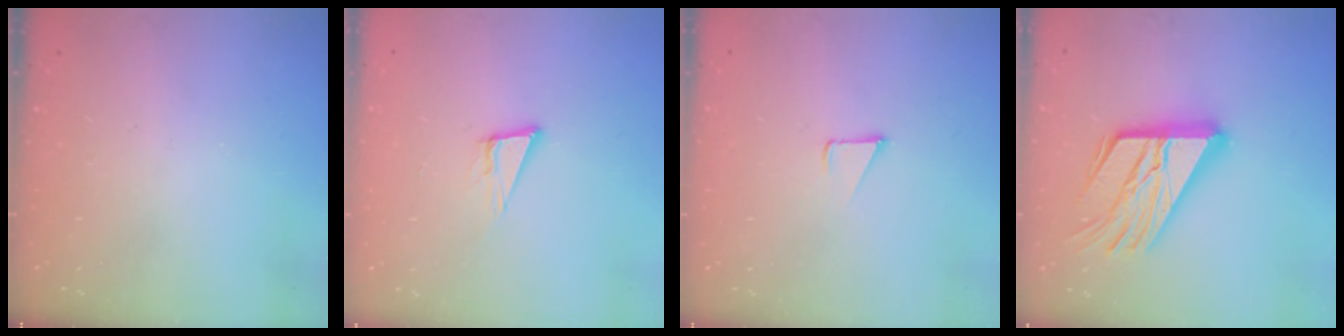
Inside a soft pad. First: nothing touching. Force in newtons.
{"total": 7.7, "press": 7.0, "slide": 3.2}
{"total": 2.4, "press": 2.4, "slide": 0.2}
{"total": 21.7, "press": 21.6, "slide": 2.2}